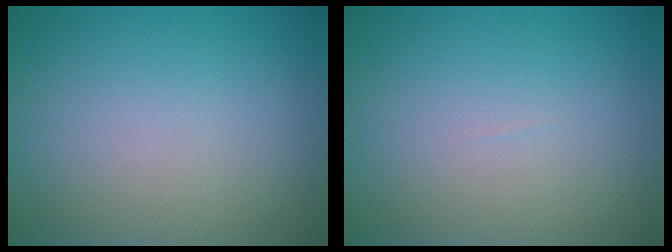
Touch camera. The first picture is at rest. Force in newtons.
{"total": 0.0}